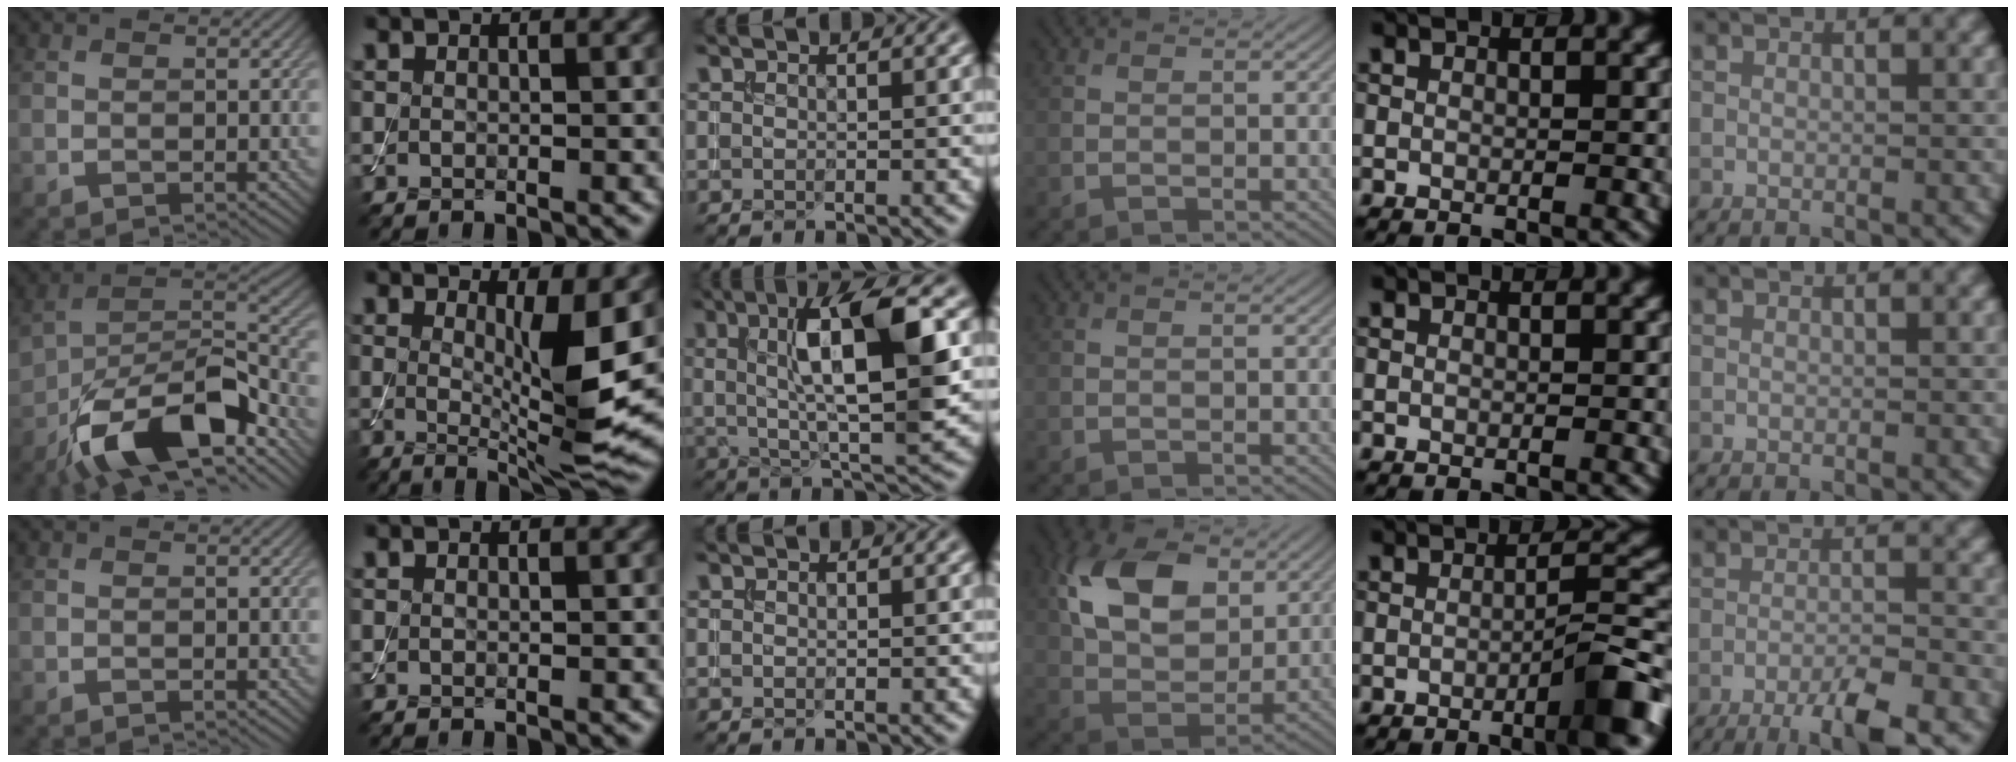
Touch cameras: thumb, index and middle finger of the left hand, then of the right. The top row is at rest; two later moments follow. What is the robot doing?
{"motion": "assemble", "object": "toy tower of hanoi"}